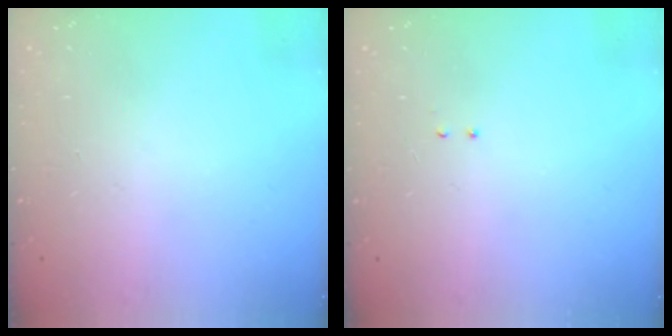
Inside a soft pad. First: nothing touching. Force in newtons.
{"total": 2.1, "press": 2.0, "slide": 0.6}